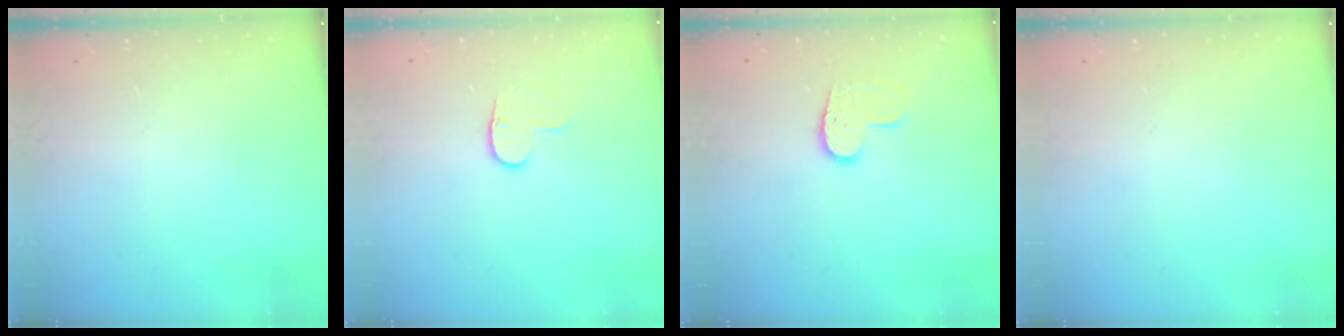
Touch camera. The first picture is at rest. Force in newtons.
{"total": 5.7, "press": 5.6, "slide": 0.6}
{"total": 8.2, "press": 8.2, "slide": 0.2}
{"total": 0.0}